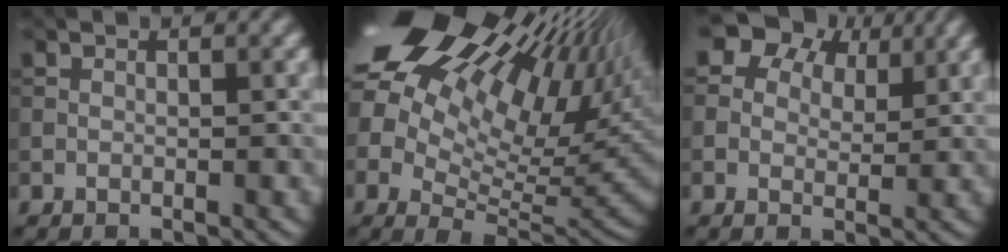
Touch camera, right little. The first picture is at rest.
{"total": 20.4, "force": [8.9, 11.1, 14.7], "torque": [-0.243, 0.043, 0.167]}
{"total": 8.5, "force": [5.3, 5.5, 3.8], "torque": [-0.067, 0.019, 0.068]}